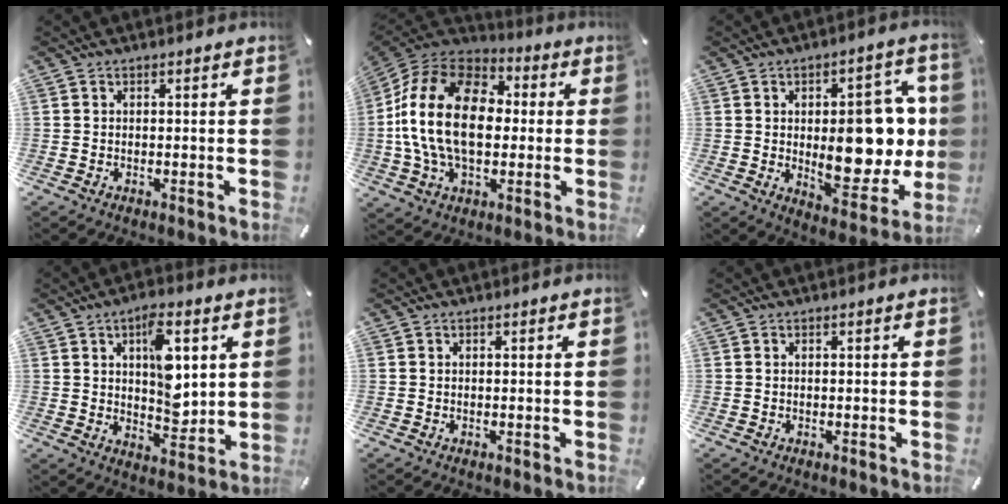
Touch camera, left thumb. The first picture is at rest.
{"total": 22.4, "force": [-0.3, 15.1, 16.5], "torque": [-0.349, 0.025, -0.006]}
{"total": 20.5, "force": [0.4, 11.0, 17.3], "torque": [-0.216, -0.022, 0.015]}
{"total": 11.5, "force": [3.6, 6.4, 8.8], "torque": [-0.112, -0.017, 0.058]}
{"total": 0.0}
{"total": 0.0}